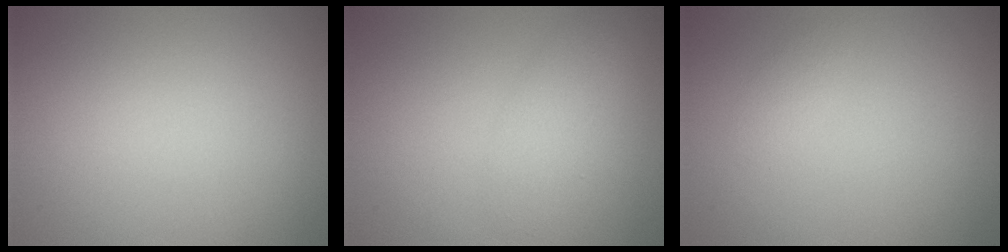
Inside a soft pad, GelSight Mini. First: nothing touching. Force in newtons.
{"total": 2.4, "press": 2.4, "slide": 0.2}
{"total": 0.7, "press": 0.7, "slide": 0.0}